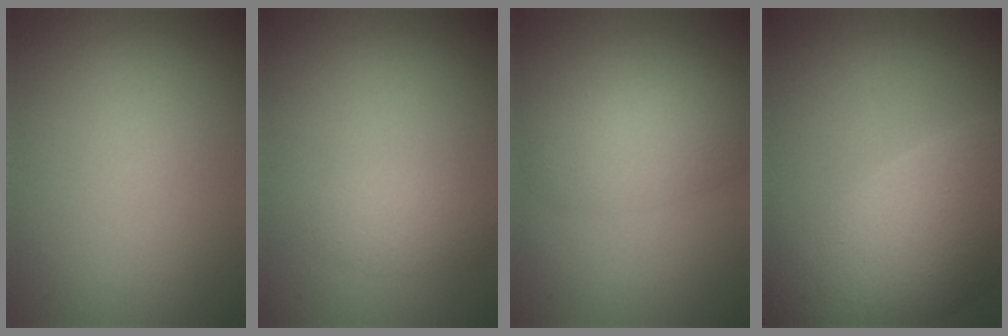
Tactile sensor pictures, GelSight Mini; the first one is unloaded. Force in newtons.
{"total": 1.6, "press": 1.6, "slide": 0.1}
{"total": 3.8, "press": 3.8, "slide": 0.2}
{"total": 9.6, "press": 9.5, "slide": 0.7}